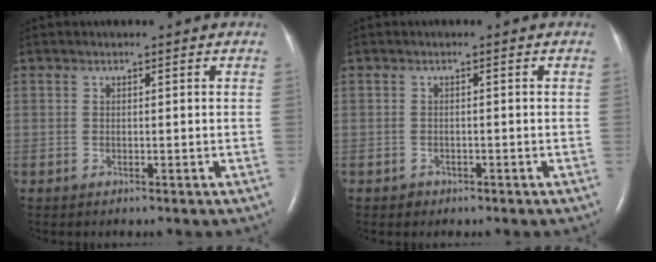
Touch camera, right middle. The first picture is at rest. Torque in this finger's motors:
{"motor_torque": [-0.07, 0.15, -0.03, -0.01]}